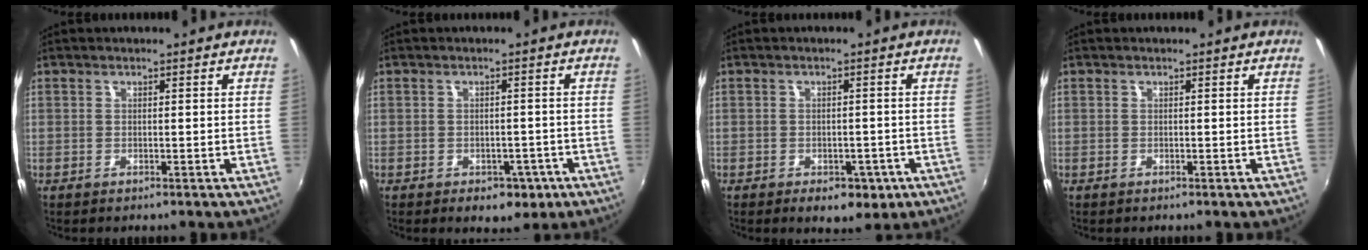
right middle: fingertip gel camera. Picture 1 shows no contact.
{"total": 5.4, "force": [-2.9, 3.7, 2.7], "torque": [-0.049, -0.007, -0.027]}
{"total": 5.9, "force": [-3.2, 3.5, 3.4], "torque": [-0.058, -0.012, -0.034]}
{"total": 0.0}